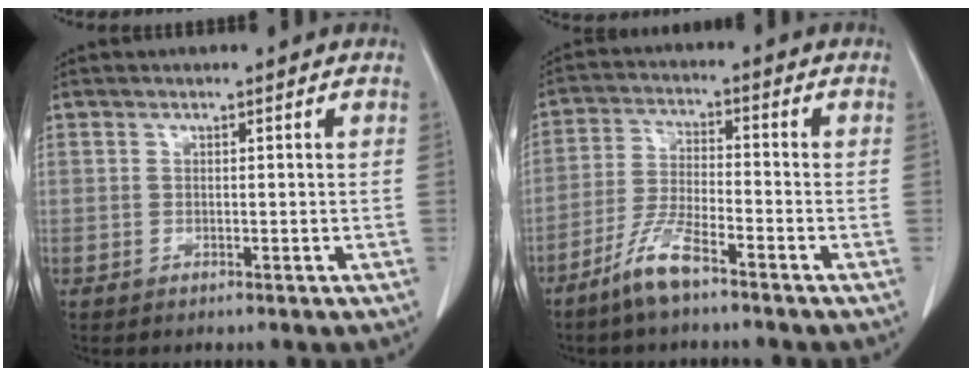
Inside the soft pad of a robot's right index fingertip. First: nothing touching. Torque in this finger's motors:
{"motor_torque": [0.26, -0.18, 0.15, 0.05]}